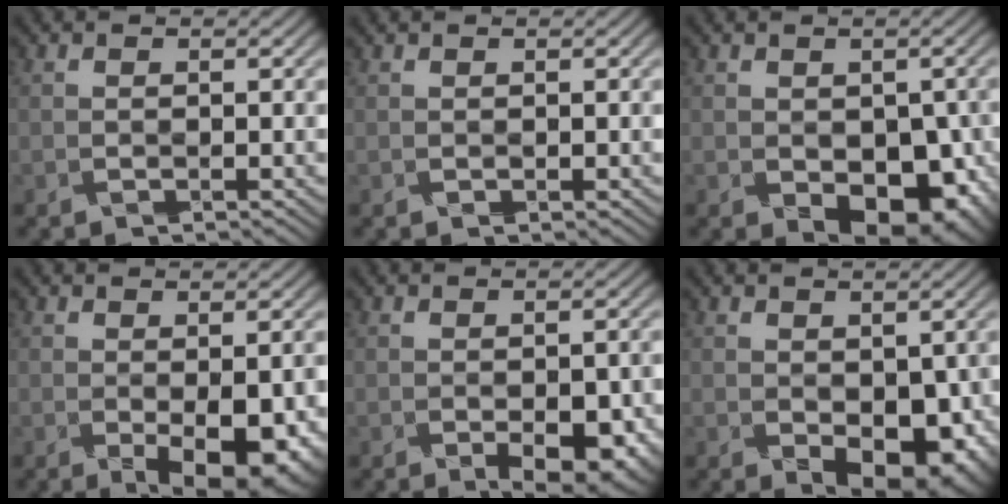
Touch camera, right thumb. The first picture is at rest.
{"total": 0.6, "force": [0.4, 0.2, 0.4], "torque": [-0.006, -0.005, 0.009]}
{"total": 9.7, "force": [-3.2, 5.9, 6.9], "torque": [-0.085, -0.033, -0.018]}
{"total": 9.4, "force": [-3.1, 3.9, 7.9], "torque": [-0.099, -0.013, -0.022]}
{"total": 7.3, "force": [-3.2, 3.4, 5.7], "torque": [-0.066, -0.005, -0.025]}
{"total": 9.4, "force": [-2.7, 5.5, 7.1], "torque": [-0.089, -0.033, -0.008]}